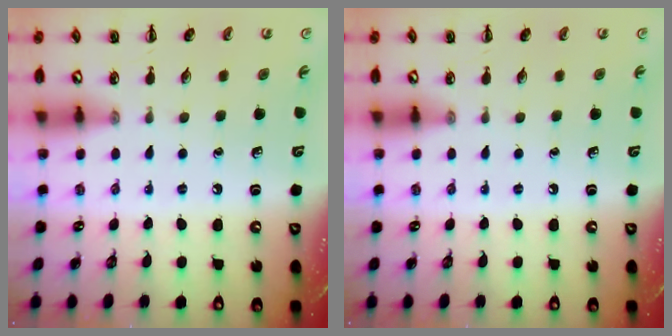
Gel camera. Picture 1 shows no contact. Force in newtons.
{"total": 0.0}